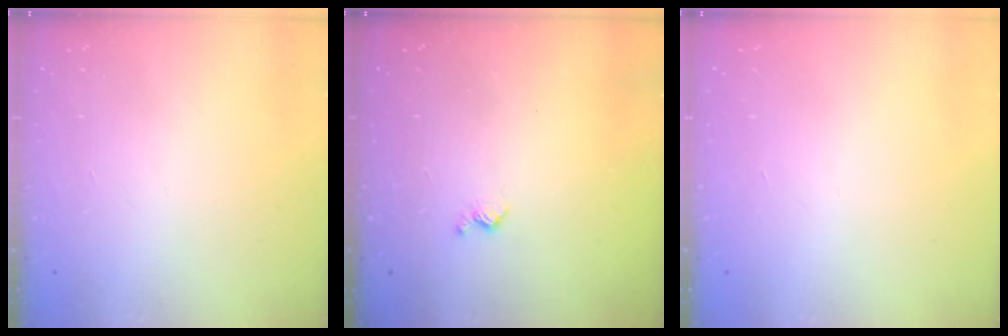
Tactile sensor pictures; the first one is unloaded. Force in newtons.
{"total": 3.8, "press": 3.7, "slide": 0.7}
{"total": 0.0}